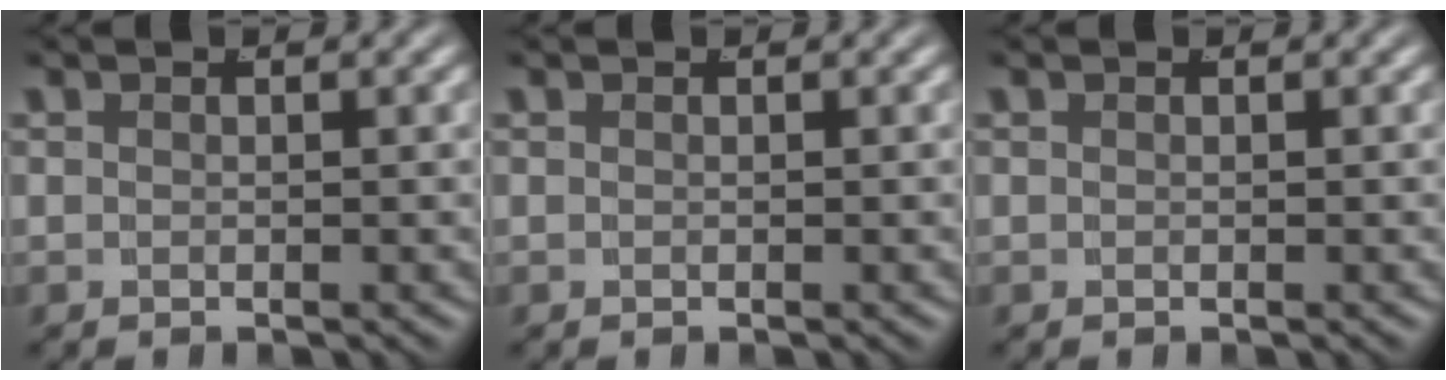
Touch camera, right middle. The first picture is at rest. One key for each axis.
{"total": 0.0}
{"total": 0.0}